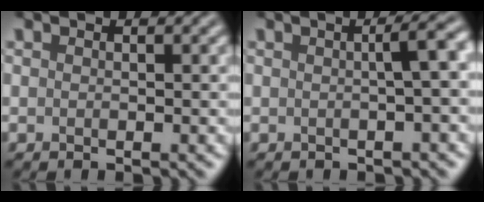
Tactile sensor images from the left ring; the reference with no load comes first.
{"total": 3.4, "force": [0.2, 0.9, 3.3], "torque": [-0.031, 0.018, -0.003]}